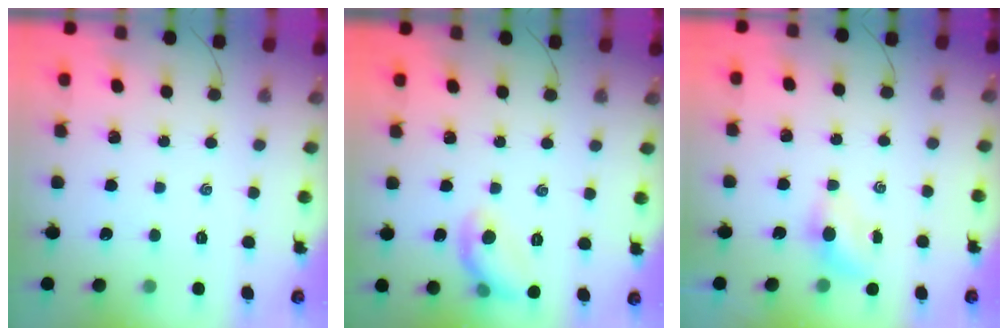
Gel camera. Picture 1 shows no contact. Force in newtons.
{"total": 8.6, "press": 8.5, "slide": 1.6}
{"total": 3.9, "press": 3.8, "slide": 1.0}